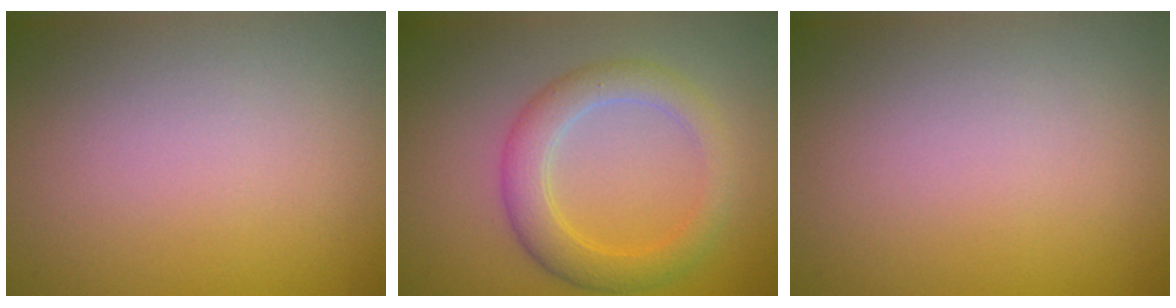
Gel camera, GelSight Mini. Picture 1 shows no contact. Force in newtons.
{"total": 4.0, "press": 3.9, "slide": 0.4}
{"total": 0.0}